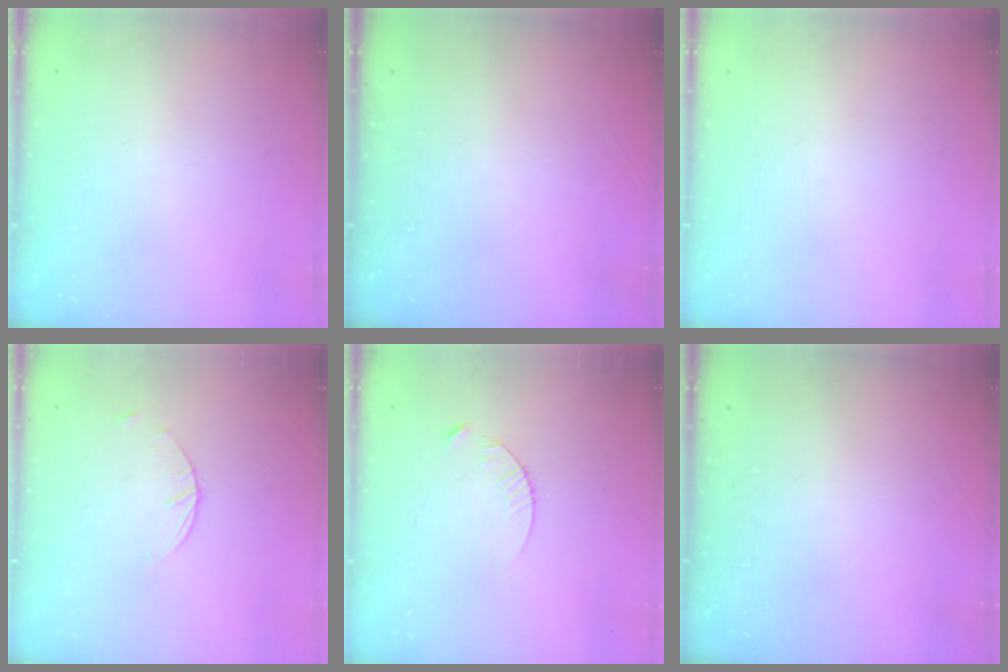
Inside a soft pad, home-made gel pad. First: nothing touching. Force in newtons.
{"total": 0.0}
{"total": 0.0}
{"total": 1.7, "press": 1.7, "slide": 0.3}
{"total": 4.7, "press": 4.7, "slide": 0.6}
{"total": 0.0}